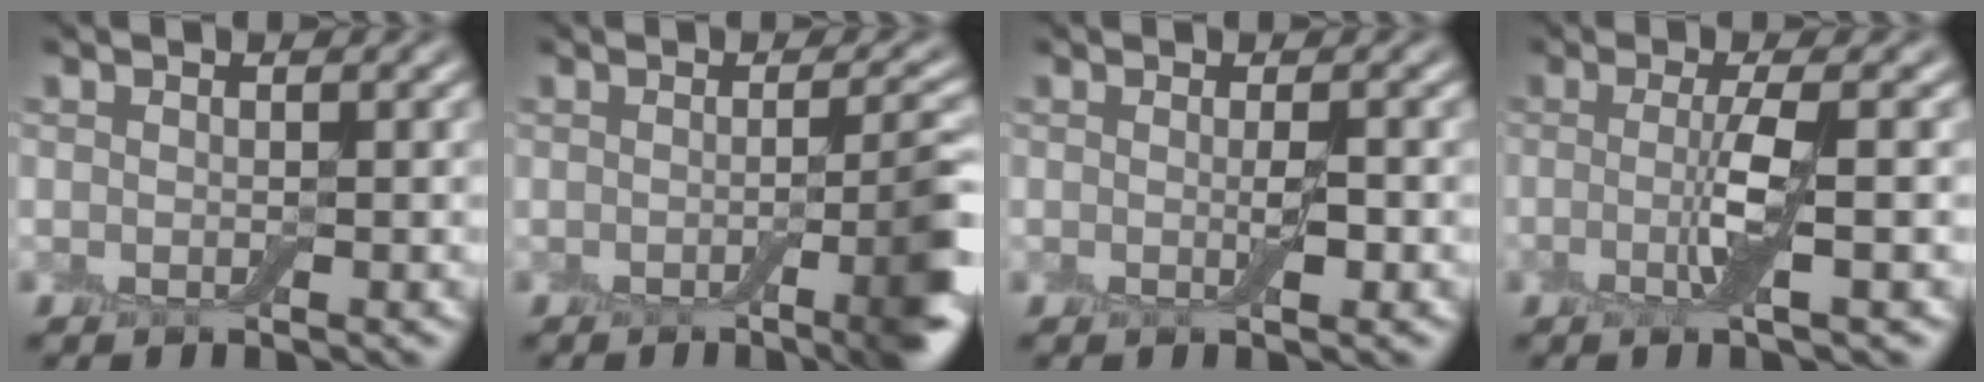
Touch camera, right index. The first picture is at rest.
{"total": 5.6, "force": [-1.8, 1.3, 5.1], "torque": [-0.061, -0.002, -0.027]}
{"total": 1.0, "force": [0.0, -0.1, 1.0], "torque": [-0.019, -0.003, -0.003]}
{"total": 3.3, "force": [-0.3, 0.2, 3.2], "torque": [-0.063, -0.007, -0.009]}